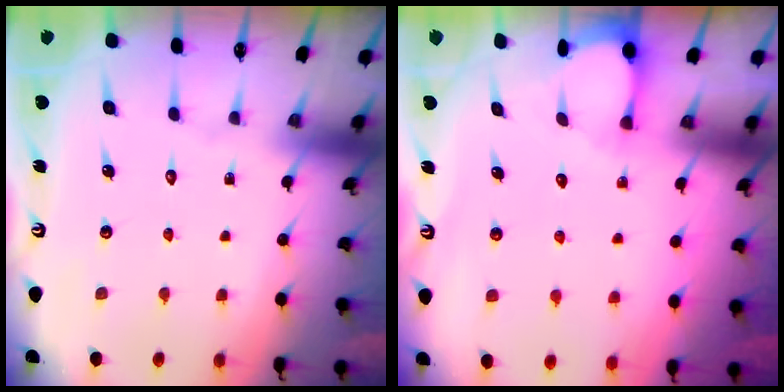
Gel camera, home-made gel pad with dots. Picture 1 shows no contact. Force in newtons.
{"total": 2.0, "press": 2.0, "slide": 0.3}